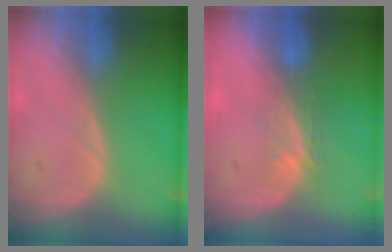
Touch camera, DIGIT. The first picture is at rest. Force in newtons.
{"total": 2.9, "press": 2.4, "slide": 1.7}